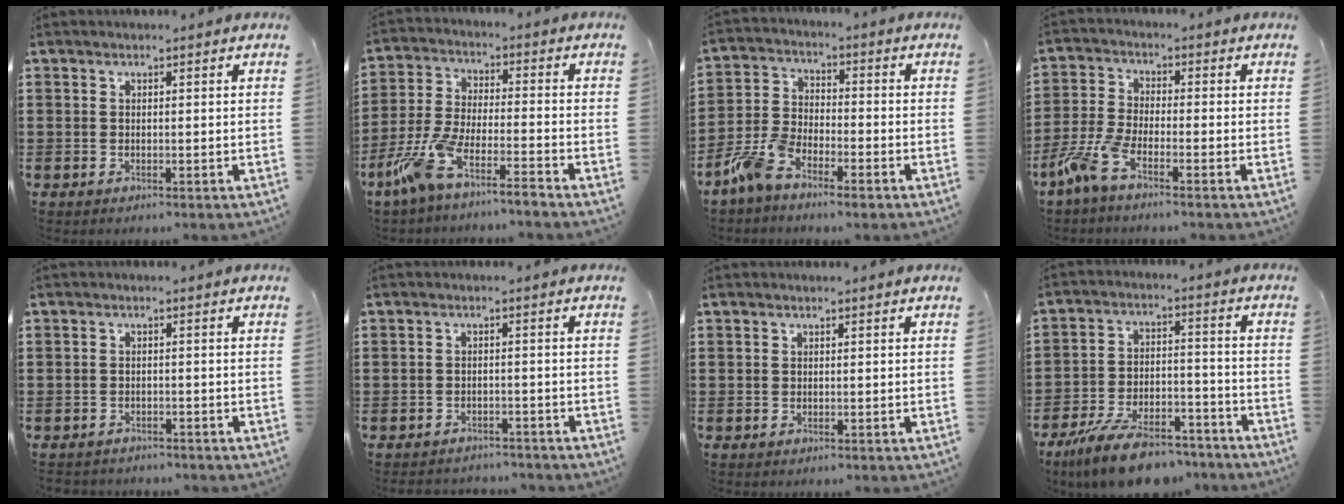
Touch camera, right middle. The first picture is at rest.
{"total": 7.9, "force": [-6.8, -0.1, 4.0], "torque": [-0.109, -0.015, -0.142]}
{"total": 6.8, "force": [-5.3, 1.8, 3.8], "torque": [-0.104, -0.002, -0.107]}
{"total": 5.8, "force": [-3.8, 1.2, 4.2], "torque": [-0.119, -0.018, -0.078]}
{"total": 1.5, "force": [-1.5, 0.2, -0.1], "torque": [-0.004, -0.001, -0.033]}
{"total": 2.1, "force": [-2.1, 0.3, -0.1], "torque": [-0.006, -0.001, -0.046]}
{"total": 0.0}
{"total": 10.7, "force": [-9.1, 2.4, 5.1], "torque": [-0.089, 0.029, -0.171]}